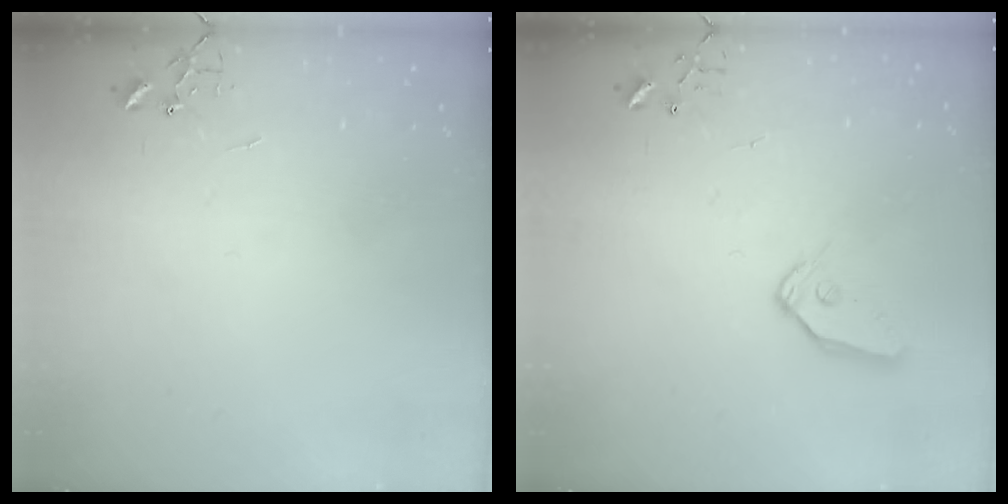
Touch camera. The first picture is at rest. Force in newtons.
{"total": 8.9, "press": 8.8, "slide": 0.6}